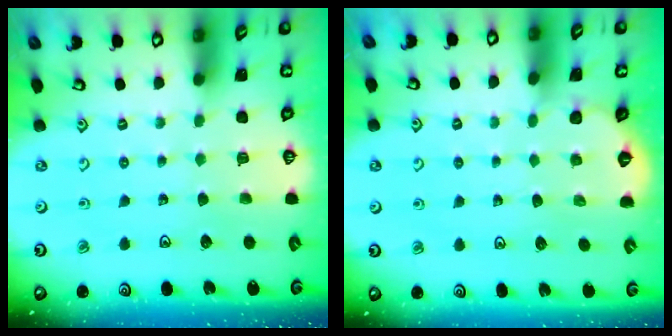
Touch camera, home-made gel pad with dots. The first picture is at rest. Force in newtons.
{"total": 1.8, "press": 1.8, "slide": 0.2}